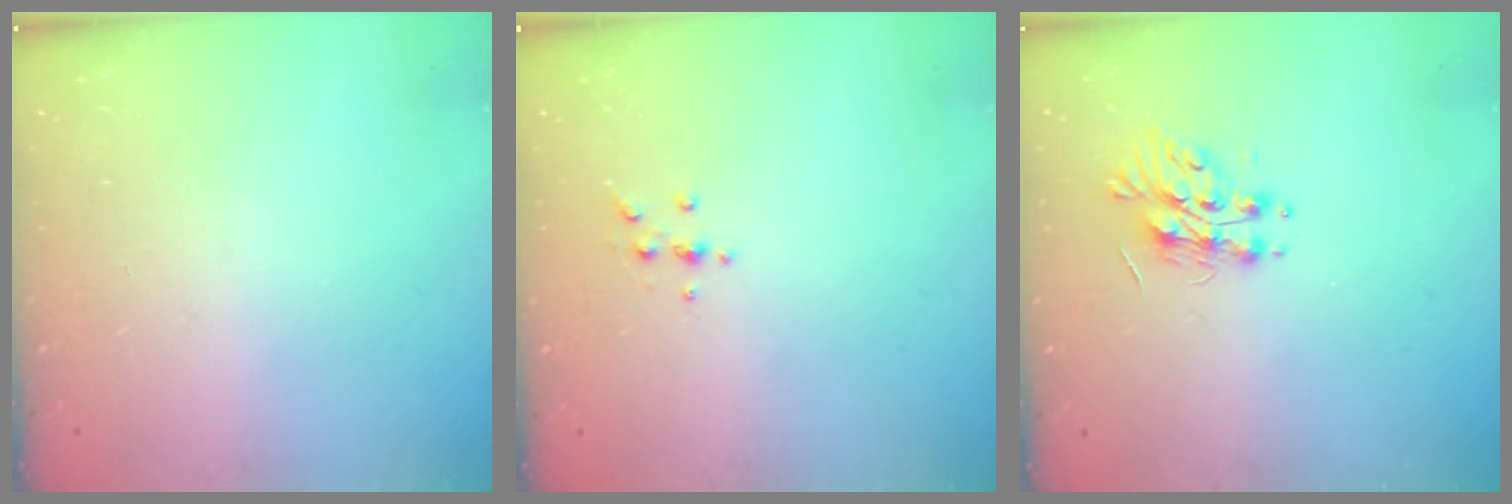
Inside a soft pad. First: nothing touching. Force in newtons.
{"total": 3.8, "press": 3.6, "slide": 1.2}
{"total": 11.1, "press": 11.1, "slide": 0.2}